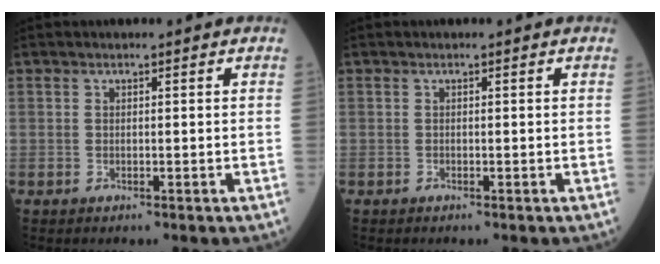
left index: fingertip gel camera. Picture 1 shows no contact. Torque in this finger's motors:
{"motor_torque": [0.02, 0.02, 0.00, 0.00]}